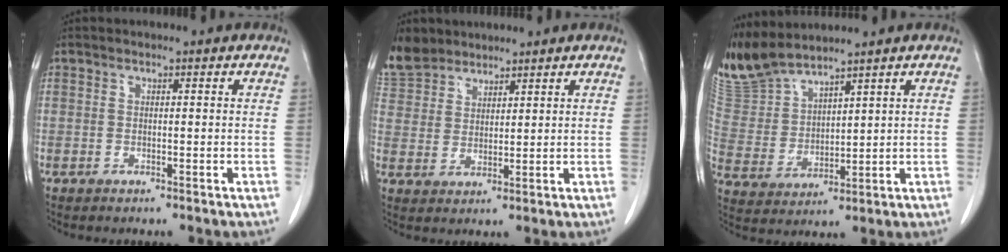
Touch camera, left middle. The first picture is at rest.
{"total": 7.9, "force": [6.9, 3.7, 1.1], "torque": [-0.030, 0.012, 0.145]}
{"total": 9.0, "force": [8.7, 0.6, 1.9], "torque": [-0.061, 0.006, 0.198]}